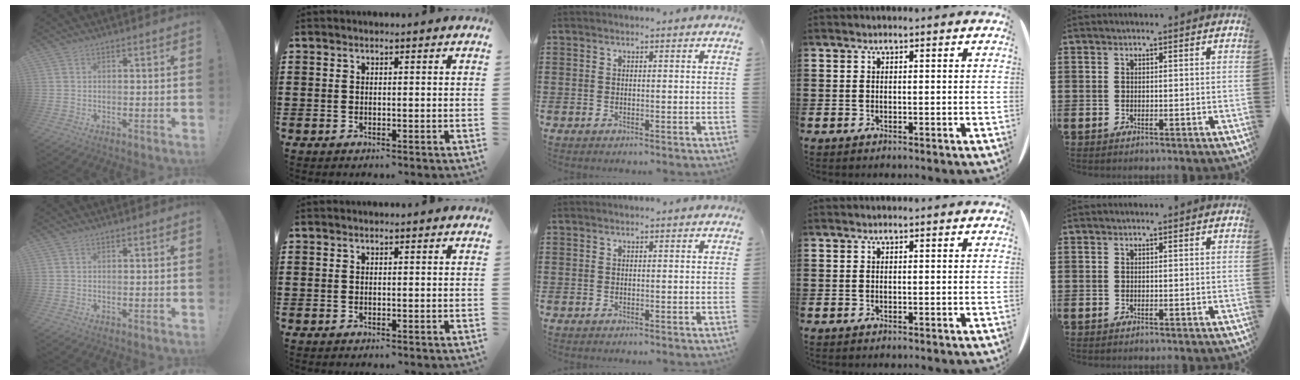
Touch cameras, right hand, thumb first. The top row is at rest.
{}